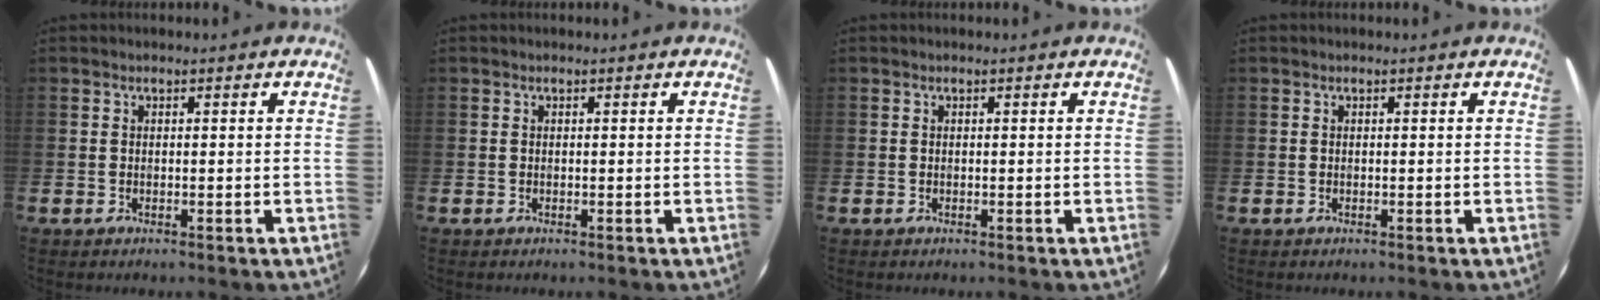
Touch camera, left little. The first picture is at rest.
{"total": 0.0}
{"total": 0.0}
{"total": 0.0}